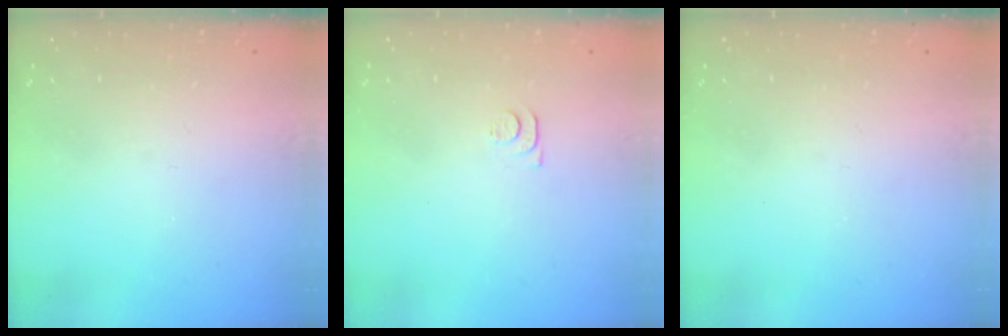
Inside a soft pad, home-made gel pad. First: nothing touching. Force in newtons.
{"total": 7.2, "press": 7.1, "slide": 0.8}
{"total": 1.8, "press": 1.8, "slide": 0.4}